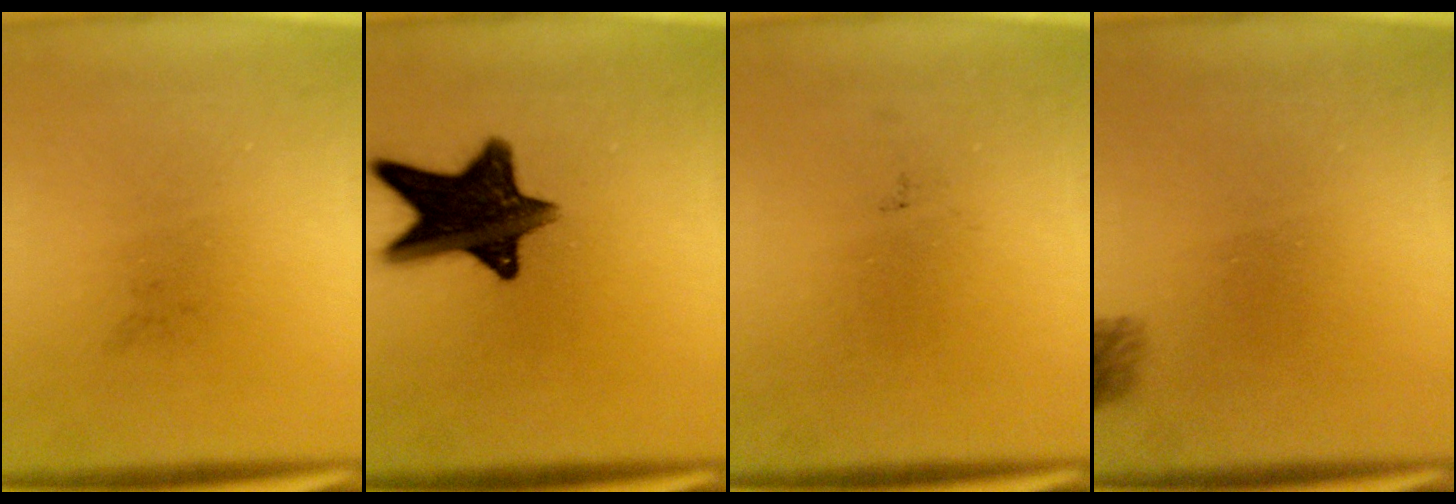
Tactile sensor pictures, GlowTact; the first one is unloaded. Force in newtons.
{"total": 14.0}
{"total": 0.0}
{"total": 1.6}